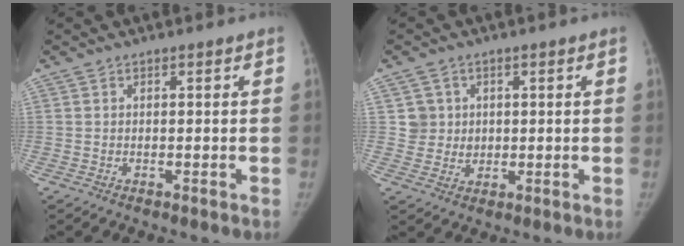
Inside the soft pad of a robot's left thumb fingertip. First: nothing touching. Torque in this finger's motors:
{"motor_torque": [0.01, 0.01, 0.01, -0.02, 0.00]}